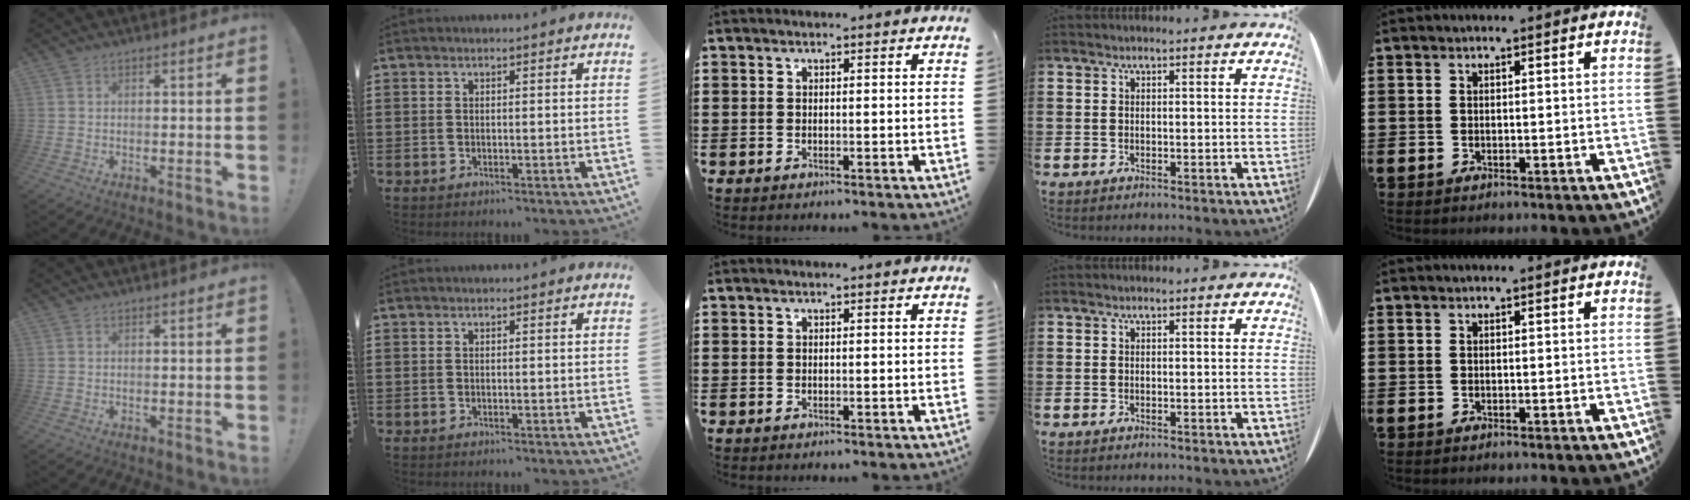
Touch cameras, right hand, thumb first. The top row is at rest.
{}